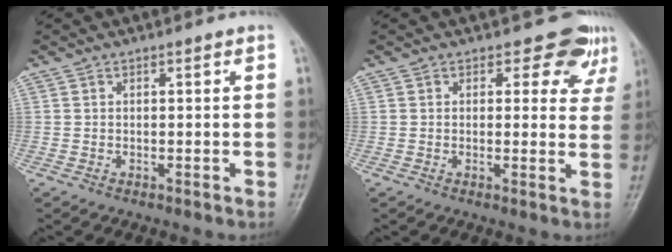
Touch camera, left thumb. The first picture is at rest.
{"total": 6.2, "force": [4.4, 3.8, 2.3], "torque": [0.007, -0.025, 0.035]}